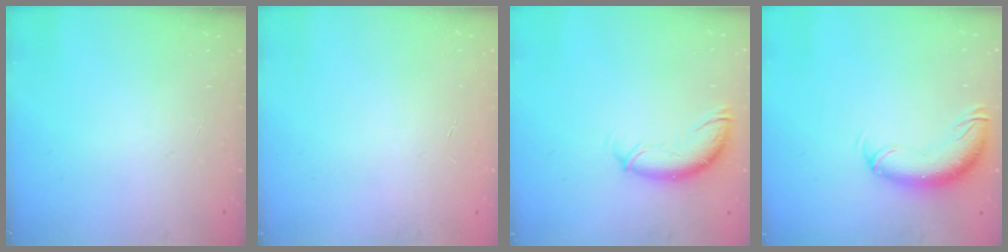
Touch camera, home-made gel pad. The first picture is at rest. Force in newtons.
{"total": 0.0}
{"total": 10.7, "press": 10.6, "slide": 1.5}
{"total": 11.2, "press": 10.8, "slide": 2.9}